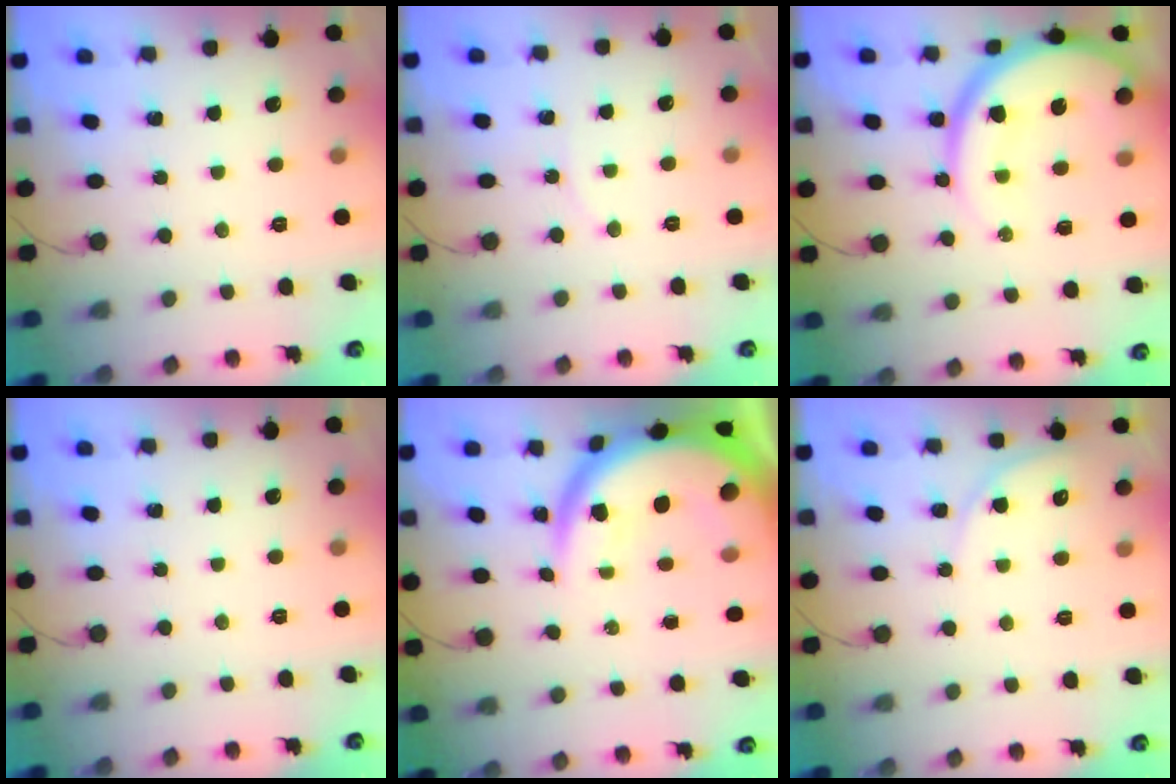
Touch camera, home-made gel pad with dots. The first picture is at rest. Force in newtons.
{"total": 3.6, "press": 3.6, "slide": 0.5}
{"total": 16.9, "press": 16.8, "slide": 1.8}
{"total": 0.0}
{"total": 18.0, "press": 17.9, "slide": 1.6}
{"total": 4.6, "press": 4.6, "slide": 0.3}